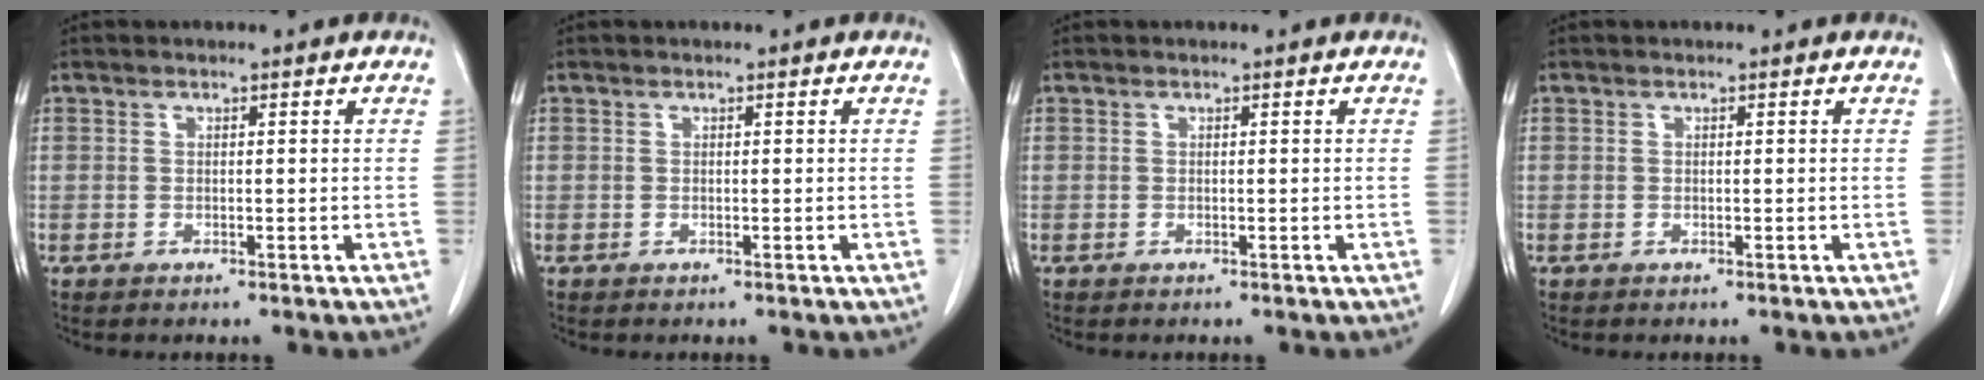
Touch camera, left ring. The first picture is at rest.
{"total": 0.0}
{"total": 0.0}
{"total": 0.0}